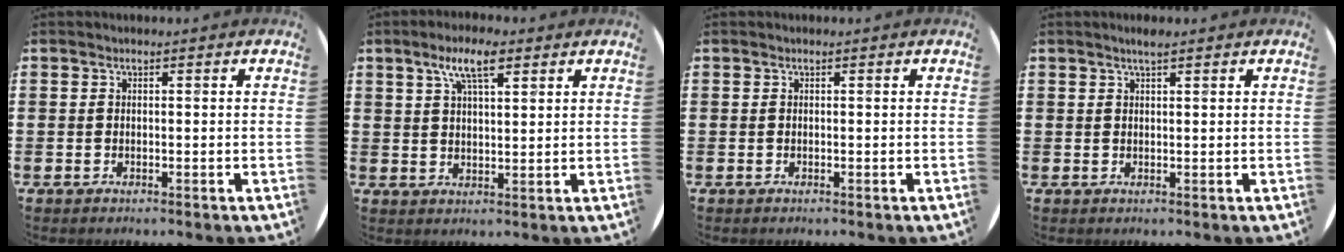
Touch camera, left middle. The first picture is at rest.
{"total": 6.2, "force": [3.8, 2.1, 4.4], "torque": [-0.081, 0.003, 0.064]}
{"total": 0.0}
{"total": 1.5, "force": [1.3, 0.1, 0.8], "torque": [-0.017, 0.003, 0.023]}